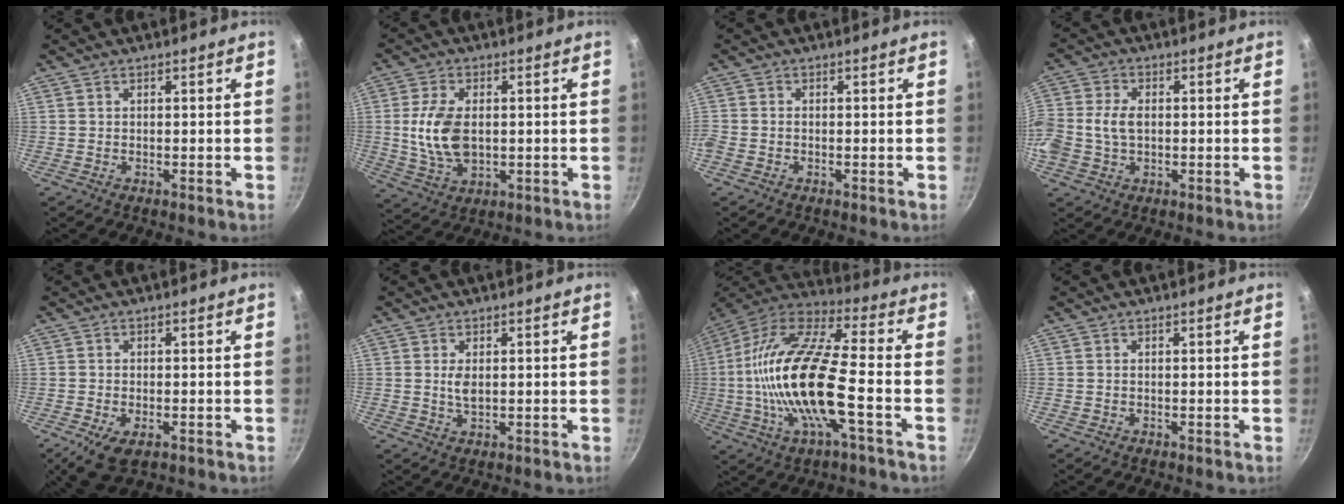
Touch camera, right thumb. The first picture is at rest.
{"total": 10.3, "force": [0.4, 6.1, 8.3], "torque": [-0.157, -0.006, 0.012]}
{"total": 1.9, "force": [-0.8, 1.4, 1.0], "torque": [-0.030, 0.004, -0.023]}
{"total": 9.0, "force": [-0.4, 6.4, 6.3], "torque": [-0.137, 0.018, -0.017]}
{"total": 6.1, "force": [-2.6, 3.2, 4.5], "torque": [-0.080, -0.004, -0.039]}
{"total": 2.7, "force": [0.4, 1.4, 2.3], "torque": [-0.042, -0.004, 0.009]}
{"total": 22.7, "force": [-3.9, 7.2, 21.1], "torque": [-0.413, 0.031, -0.088]}
{"total": 0.0}